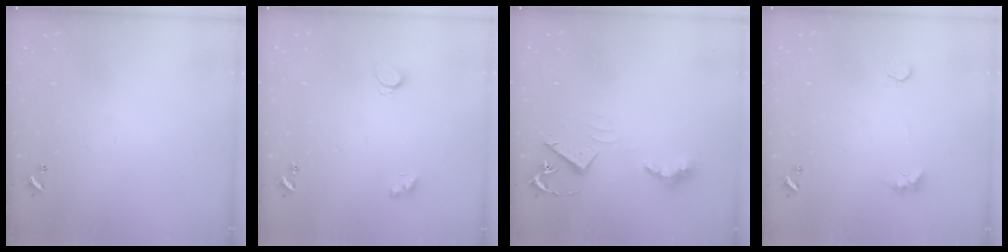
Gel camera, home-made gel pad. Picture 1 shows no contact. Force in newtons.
{"total": 2.0, "press": 2.0, "slide": 0.4}
{"total": 6.6, "press": 6.5, "slide": 1.0}
{"total": 2.7, "press": 2.6, "slide": 0.8}